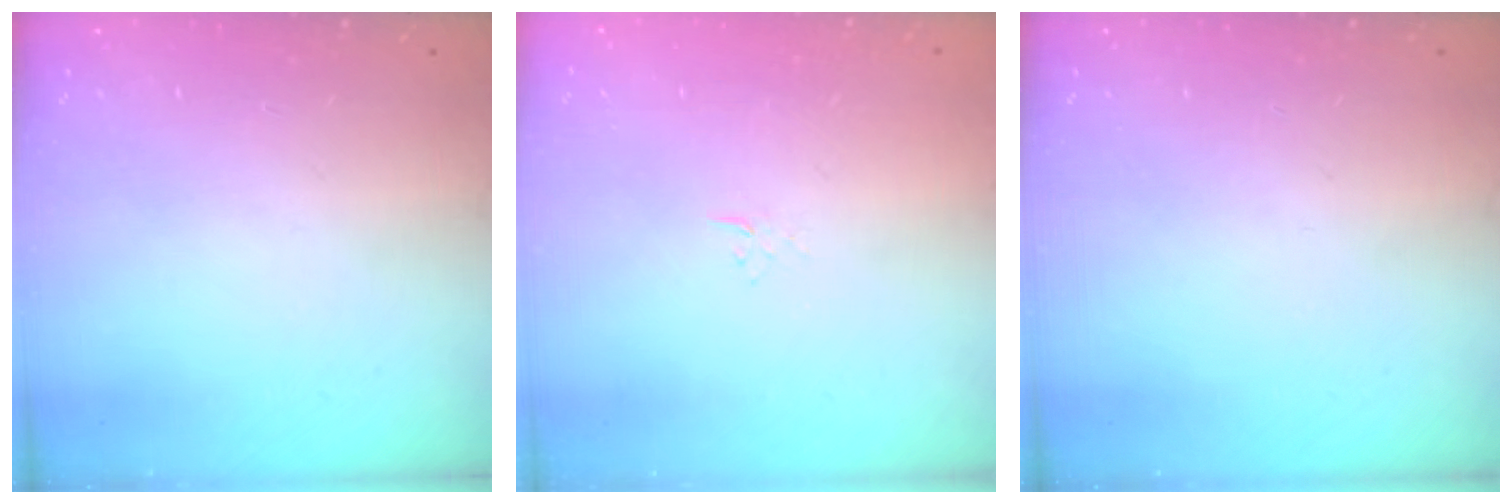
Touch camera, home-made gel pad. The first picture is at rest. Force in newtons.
{"total": 2.6, "press": 2.6, "slide": 0.3}
{"total": 0.0}